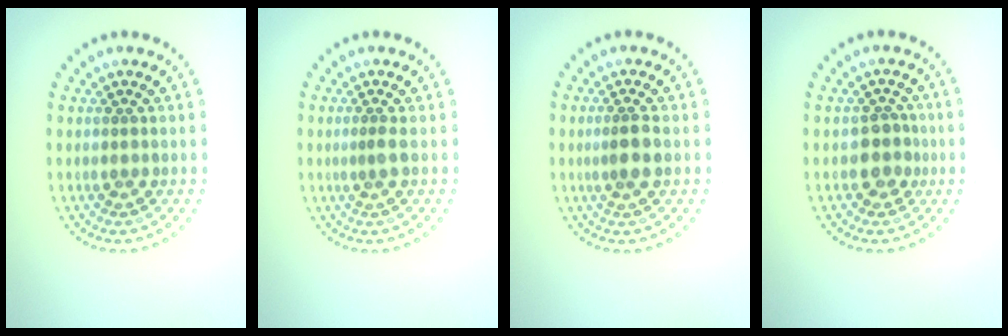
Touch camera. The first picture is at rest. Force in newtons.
{"total": 0.7, "press": 0.4, "slide": 0.6}
{"total": 2.0, "press": 1.7, "slide": 1.0}
{"total": 2.2, "press": 1.9, "slide": 1.1}